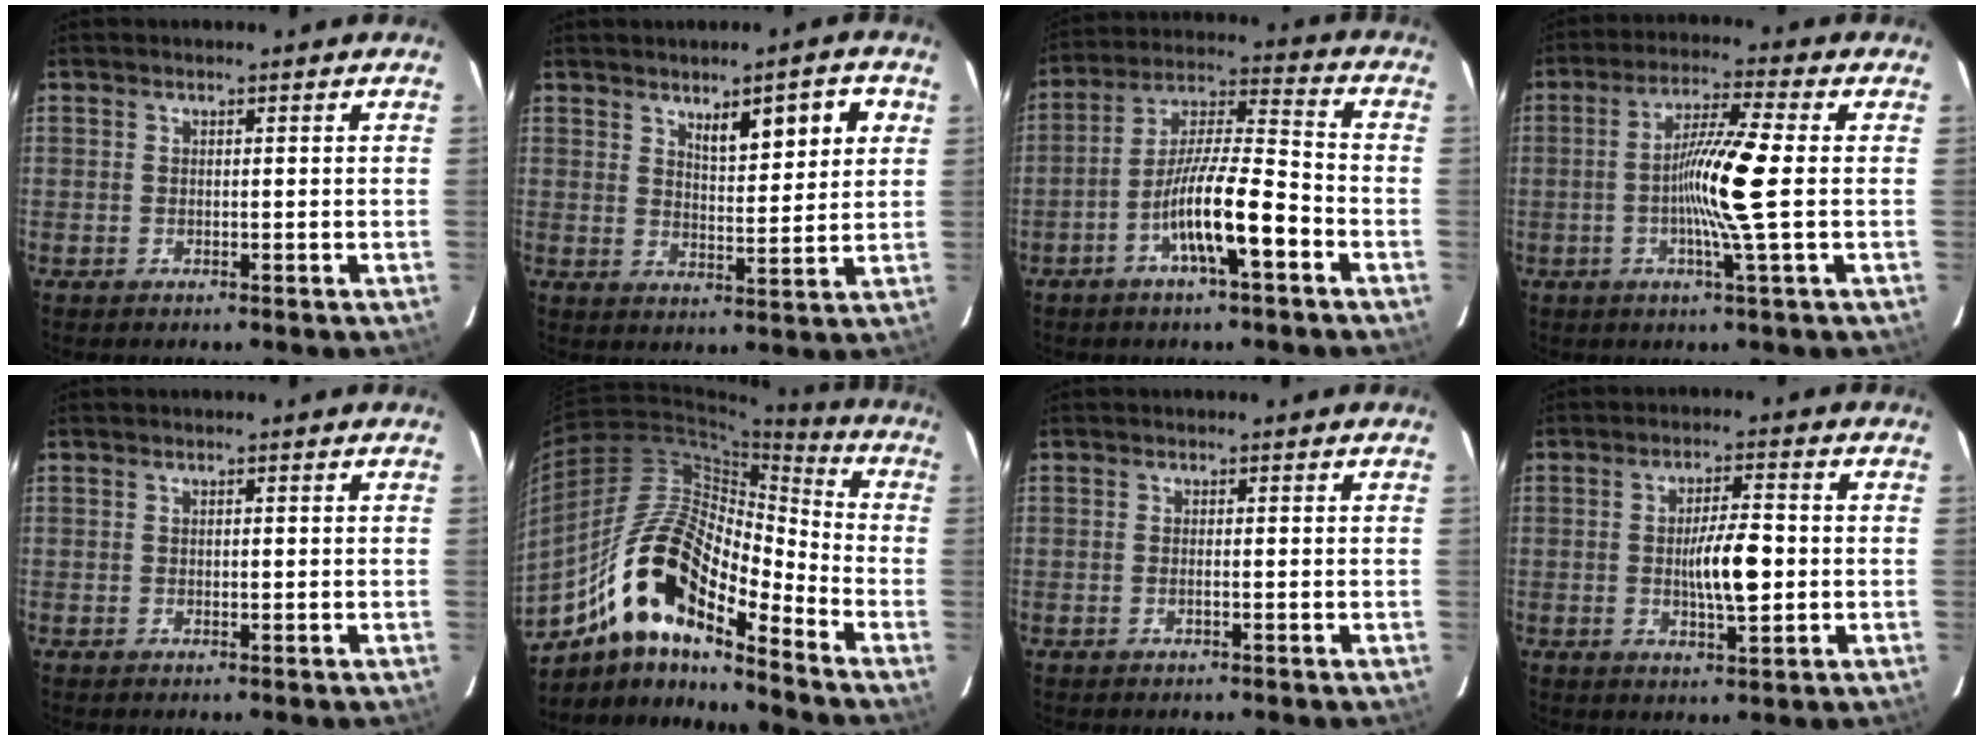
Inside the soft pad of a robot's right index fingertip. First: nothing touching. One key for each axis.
{"total": 7.7, "fx": 3.7, "fy": 1.9, "fz": 6.5, "tx": -0.097, "ty": 0.003, "tz": 0.060}
{"total": 12.1, "fx": -5.1, "fy": 1.4, "fz": 10.9, "tx": -0.202, "ty": 0.008, "tz": -0.092}
{"total": 9.9, "fx": -0.8, "fy": -1.1, "fz": 9.8, "tx": -0.182, "ty": -0.005, "tz": -0.021}
{"total": 0.5, "fx": 0.0, "fy": 0.2, "fz": 0.5, "tx": -0.007, "ty": 0.000, "tz": 0.001}
{"total": 15.8, "fx": -10.0, "fy": 4.6, "fz": 11.3, "tx": -0.216, "ty": 0.038, "tz": -0.174}
{"total": 0.7, "fx": -0.2, "fy": 0.1, "fz": 0.7, "tx": -0.015, "ty": 0.000, "tz": -0.003}
{"total": 7.2, "fx": -0.6, "fy": 1.4, "fz": 7.0, "tx": -0.124, "ty": 0.000, "tz": -0.009}